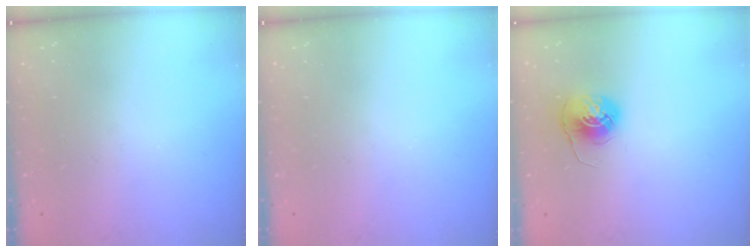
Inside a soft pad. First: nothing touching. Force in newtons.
{"total": 0.0}
{"total": 6.1, "press": 6.1, "slide": 0.4}